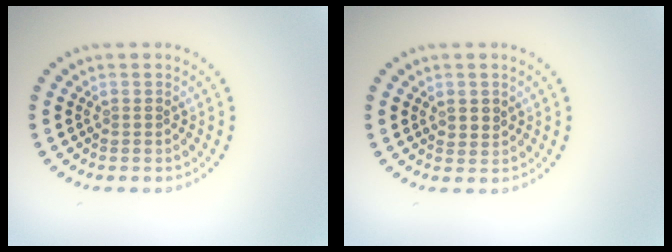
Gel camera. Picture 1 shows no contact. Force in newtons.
{"total": 1.2, "press": 1.1, "slide": 0.4}